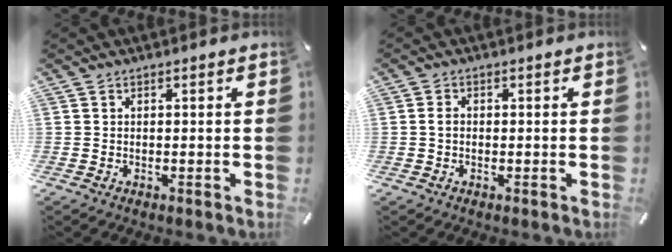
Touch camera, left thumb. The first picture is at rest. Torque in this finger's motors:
{"motor_torque": [0.09, 0.57, 0.08, -0.17, 0.04]}